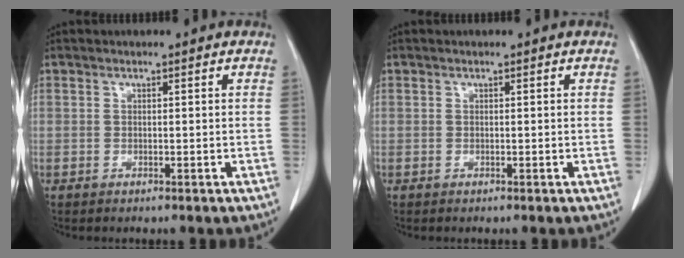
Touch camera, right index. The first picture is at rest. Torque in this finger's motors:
{"motor_torque": [0.00, 0.00, 0.00, 0.00]}